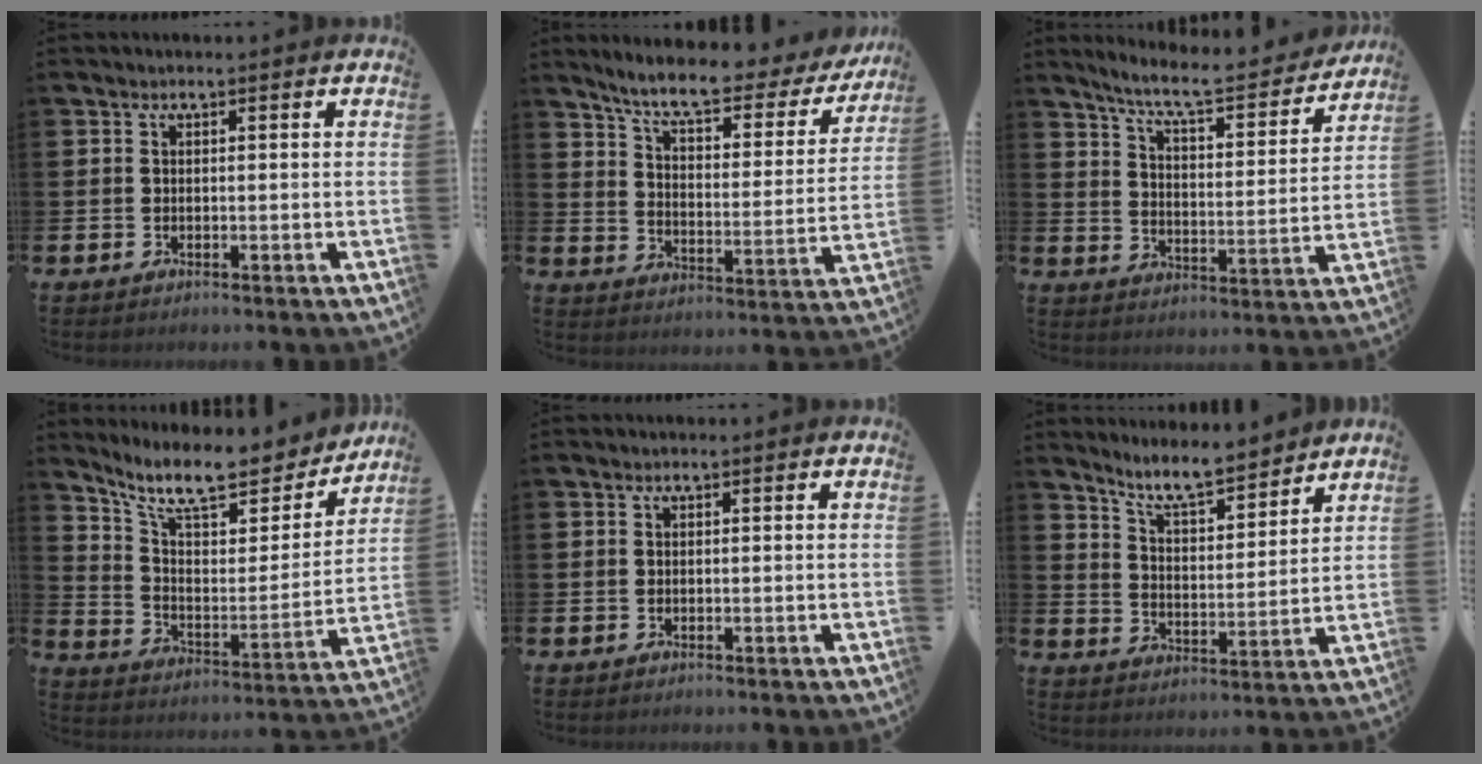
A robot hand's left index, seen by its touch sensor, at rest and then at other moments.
{"total": 8.0, "force": [6.9, 1.6, 3.8], "torque": [-0.101, -0.046, 0.113]}
{"total": 8.1, "force": [7.3, 1.0, 3.3], "torque": [-0.088, -0.048, 0.123]}
{"total": 10.8, "force": [9.4, 3.0, 4.5], "torque": [-0.118, -0.063, 0.161]}
{"total": 0.0}
{"total": 7.4, "force": [7.0, 1.1, 2.3], "torque": [-0.070, -0.046, 0.123]}